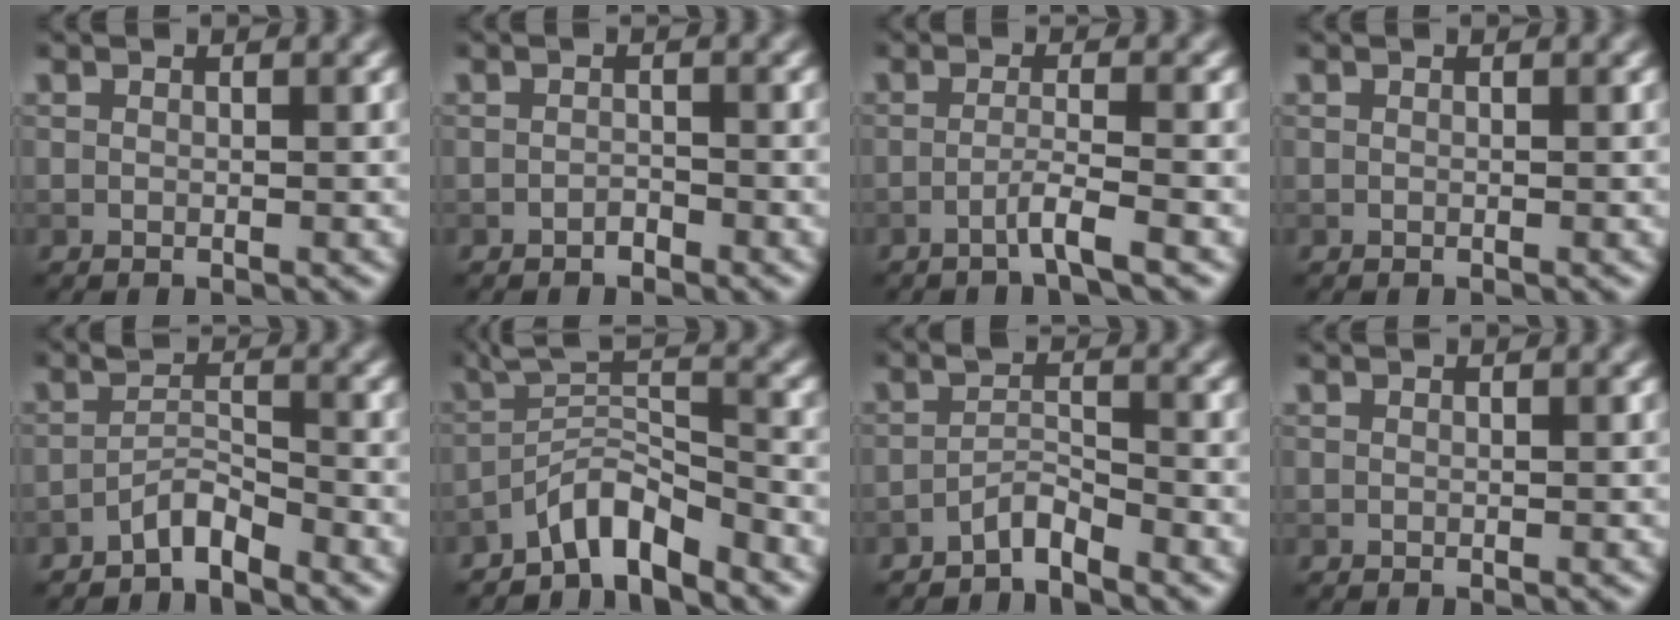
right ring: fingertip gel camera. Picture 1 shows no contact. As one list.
[{"total": 0.7, "force": [-0.6, 0.3, 0.3], "torque": [-0.003, 0.000, -0.012]}, {"total": 2.3, "force": [-1.2, 0.0, 1.9], "torque": [-0.028, 0.007, -0.033]}, {"total": 0.0}, {"total": 2.3, "force": [-2.0, 0.4, 1.0], "torque": [-0.018, 0.010, -0.040]}, {"total": 4.5, "force": [-3.6, 0.9, 2.6], "torque": [-0.042, 0.009, -0.073]}, {"total": 2.0, "force": [-1.8, 0.2, 0.8], "torque": [-0.012, 0.009, -0.038]}, {"total": 0.0}]